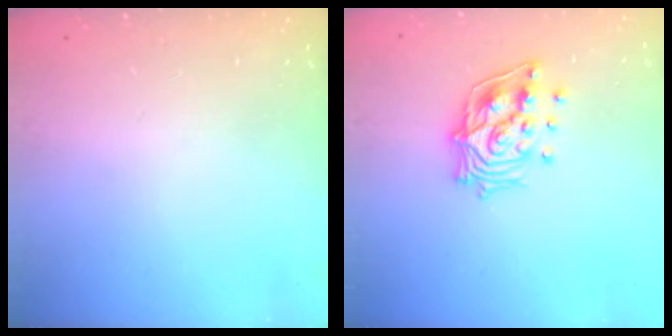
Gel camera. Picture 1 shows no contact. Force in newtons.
{"total": 14.0, "press": 13.9, "slide": 1.7}